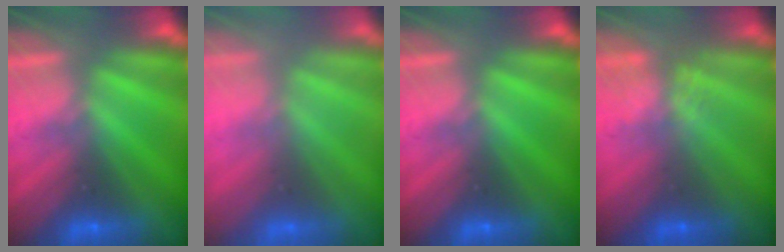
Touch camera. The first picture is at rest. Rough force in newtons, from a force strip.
{"total": 3.1}
{"total": 0.0}
{"total": 3.8}